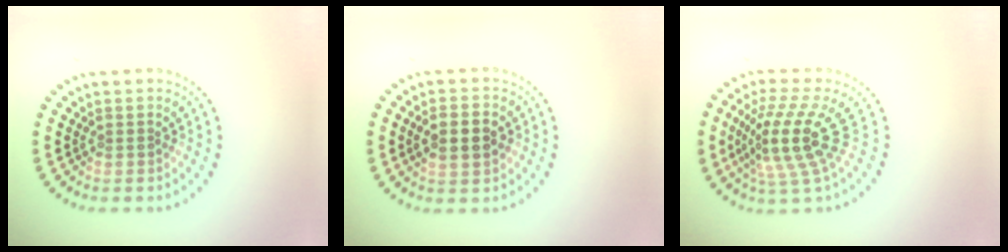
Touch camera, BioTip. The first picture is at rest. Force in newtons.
{"total": 3.3, "press": 3.3, "slide": 0.4}
{"total": 5.3, "press": 4.0, "slide": 3.4}